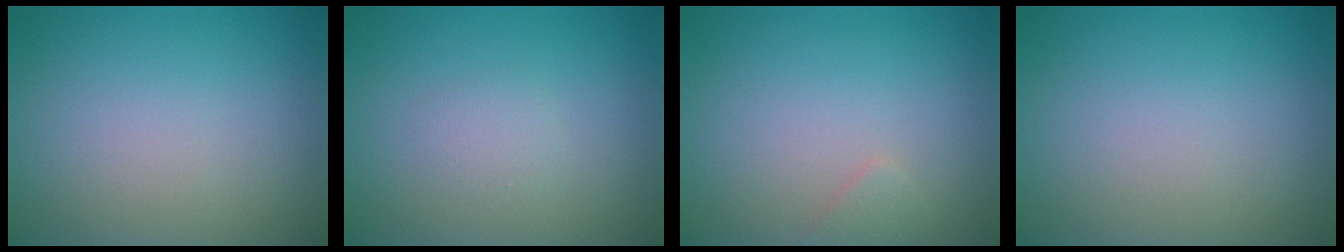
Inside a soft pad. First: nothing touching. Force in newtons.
{"total": 1.0, "press": 1.0, "slide": 0.0}
{"total": 0.9, "press": 0.9, "slide": 0.1}
{"total": 0.0}